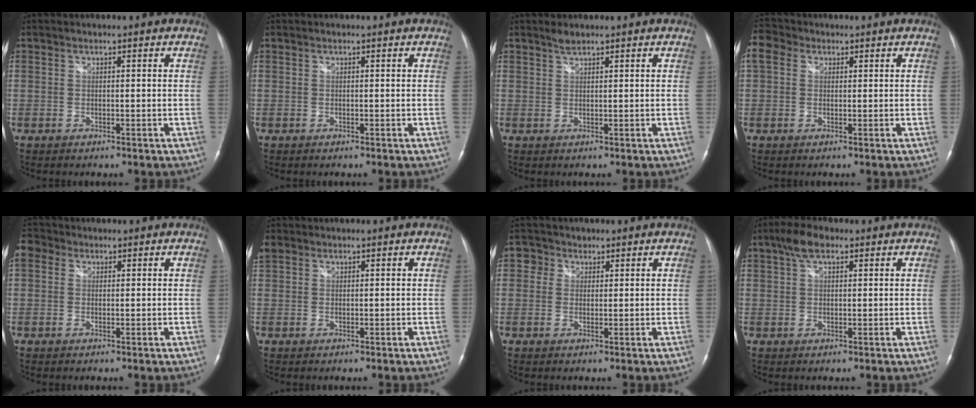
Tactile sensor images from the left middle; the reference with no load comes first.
{"total": 0.0}
{"total": 1.2, "force": [1.1, 0.0, 0.5], "torque": [-0.015, 0.001, 0.026]}
{"total": 4.3, "force": [1.7, 3.4, 2.2], "torque": [-0.062, 0.029, 0.033]}
{"total": 3.4, "force": [1.4, 2.8, 1.4], "torque": [-0.040, 0.023, 0.026]}
{"total": 3.1, "force": [1.7, 2.4, 1.0], "torque": [-0.041, 0.023, 0.040]}
{"total": 2.6, "force": [1.2, 2.3, 0.3], "torque": [-0.004, 0.008, 0.015]}
{"total": 4.2, "force": [2.5, 1.9, 2.8], "torque": [-0.062, 0.017, 0.047]}